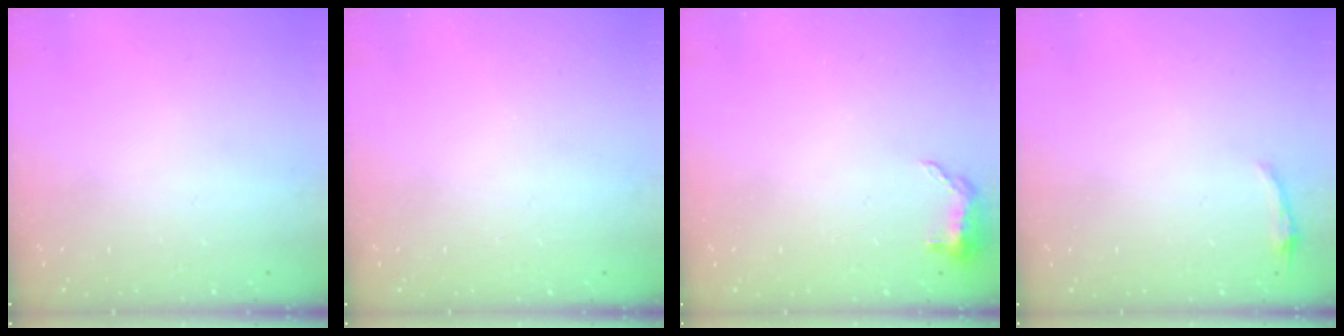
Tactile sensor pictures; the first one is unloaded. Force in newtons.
{"total": 0.0}
{"total": 5.7, "press": 5.6, "slide": 1.4}
{"total": 3.1, "press": 3.0, "slide": 0.7}